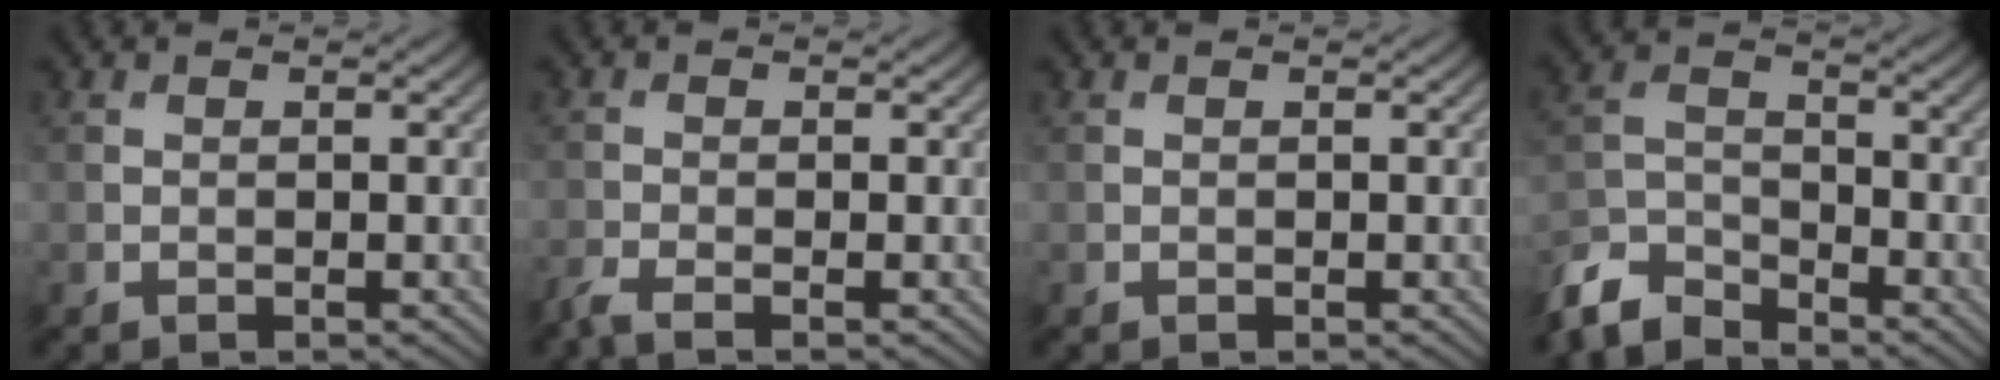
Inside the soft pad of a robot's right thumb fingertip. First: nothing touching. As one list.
[{"total": 1.9, "force": [-1.6, 0.1, 1.1], "torque": [-0.030, -0.007, -0.042]}, {"total": 0.0}, {"total": 6.8, "force": [-6.1, 2.2, 1.9], "torque": [-0.046, -0.010, -0.139]}]